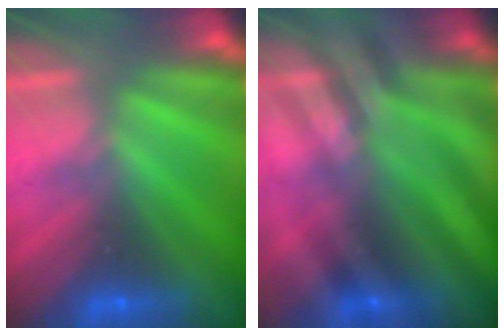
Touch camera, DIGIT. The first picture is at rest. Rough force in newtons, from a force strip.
{"total": 2.6}